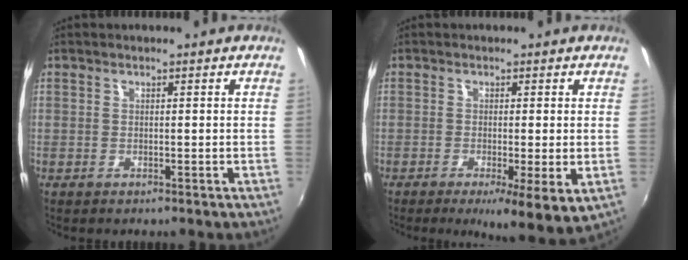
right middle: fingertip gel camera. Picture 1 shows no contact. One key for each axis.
{"total": 7.2, "fx": -2.4, "fy": 1.0, "fz": 6.7, "tx": -0.111, "ty": -0.021, "tz": -0.032}